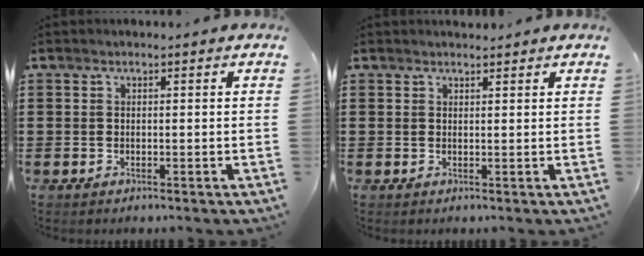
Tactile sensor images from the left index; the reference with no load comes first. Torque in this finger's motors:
{"motor_torque": [-0.25, -0.25, -0.04, -0.03]}